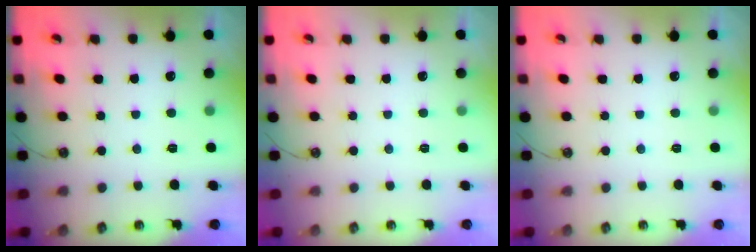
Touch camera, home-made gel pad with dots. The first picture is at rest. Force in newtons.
{"total": 0.0}
{"total": 0.0}